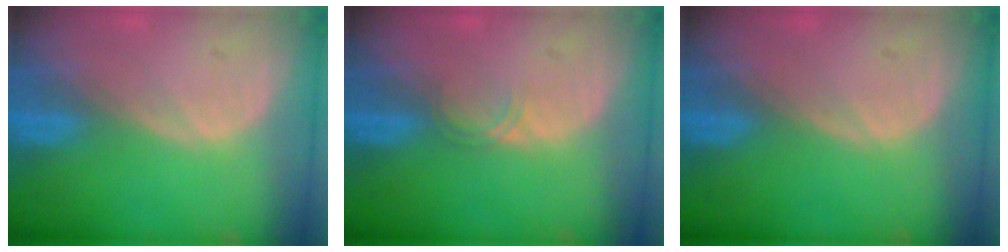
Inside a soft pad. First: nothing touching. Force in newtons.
{"total": 1.4, "press": 1.4, "slide": 0.2}
{"total": 0.0}